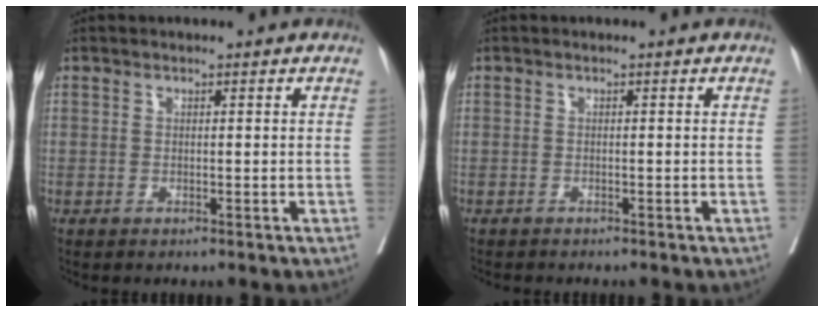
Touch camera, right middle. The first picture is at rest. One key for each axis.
{"total": 1.8, "fx": -1.7, "fy": 0.2, "fz": 0.7, "tx": -0.011, "ty": -0.002, "tz": -0.022}